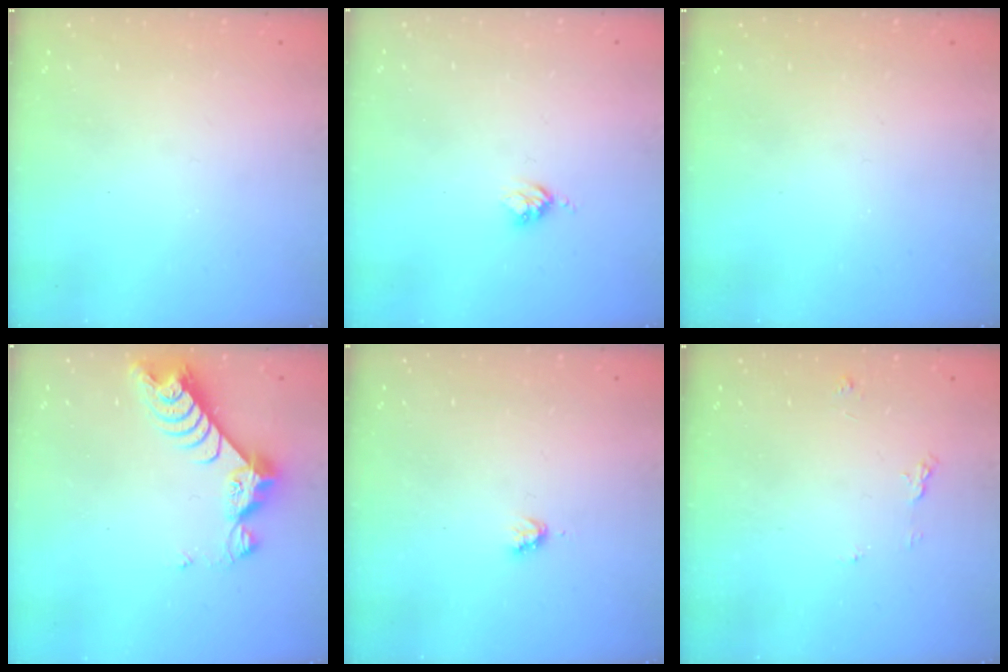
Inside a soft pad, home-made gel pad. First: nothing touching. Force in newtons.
{"total": 3.4, "press": 3.4, "slide": 0.4}
{"total": 0.0}
{"total": 9.0, "press": 8.9, "slide": 0.9}
{"total": 2.8, "press": 2.8, "slide": 0.3}
{"total": 4.3, "press": 4.3, "slide": 0.4}